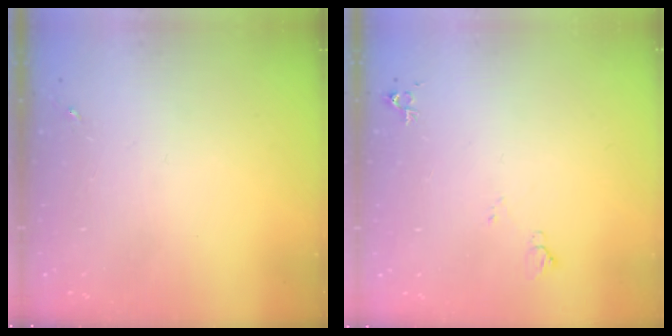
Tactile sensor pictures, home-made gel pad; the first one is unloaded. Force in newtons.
{"total": 5.2, "press": 5.1, "slide": 1.1}